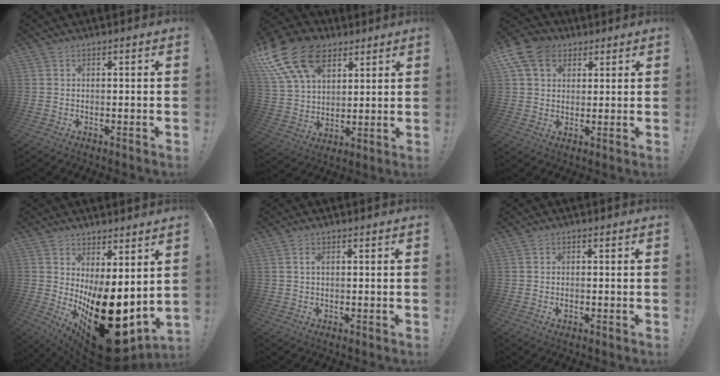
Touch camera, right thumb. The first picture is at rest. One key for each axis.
{"total": 20.7, "fx": 10.2, "fy": 13.8, "fz": 11.6, "tx": -0.212, "ty": -0.047, "tz": 0.192}
{"total": 11.9, "fx": 5.1, "fy": 9.0, "fz": 5.8, "tx": -0.107, "ty": -0.013, "tz": 0.104}
{"total": 21.3, "fx": -5.7, "fy": 9.1, "fz": 18.4, "tx": -0.258, "ty": 0.018, "tz": -0.069}
{"total": 1.0, "fx": 0.3, "fy": 0.4, "fz": 0.9, "tx": -0.020, "ty": 0.004, "tz": 0.005}
{"total": 0.6, "fx": -0.4, "fy": 0.4, "fz": 0.3, "tx": -0.002, "ty": -0.001, "tz": -0.007}